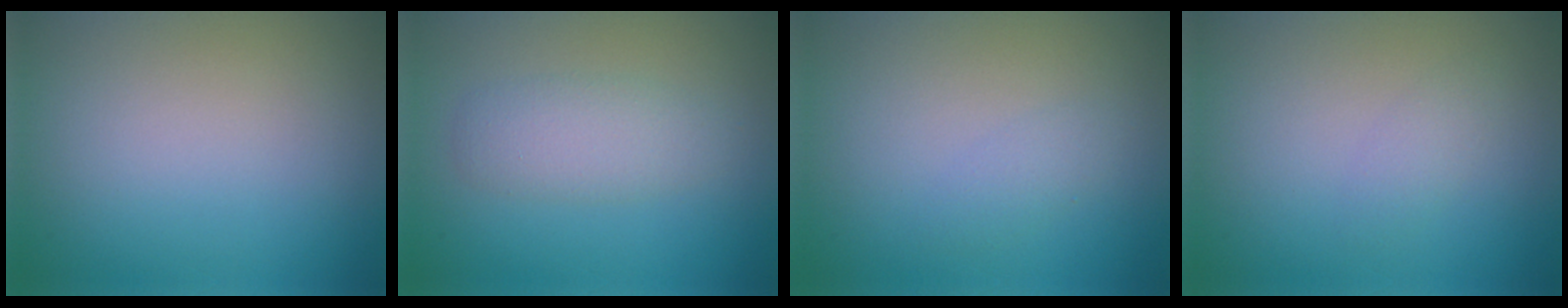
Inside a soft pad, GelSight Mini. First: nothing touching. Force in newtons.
{"total": 2.8, "press": 2.8, "slide": 0.1}
{"total": 1.2, "press": 1.2, "slide": 0.0}
{"total": 1.1, "press": 1.1, "slide": 0.0}